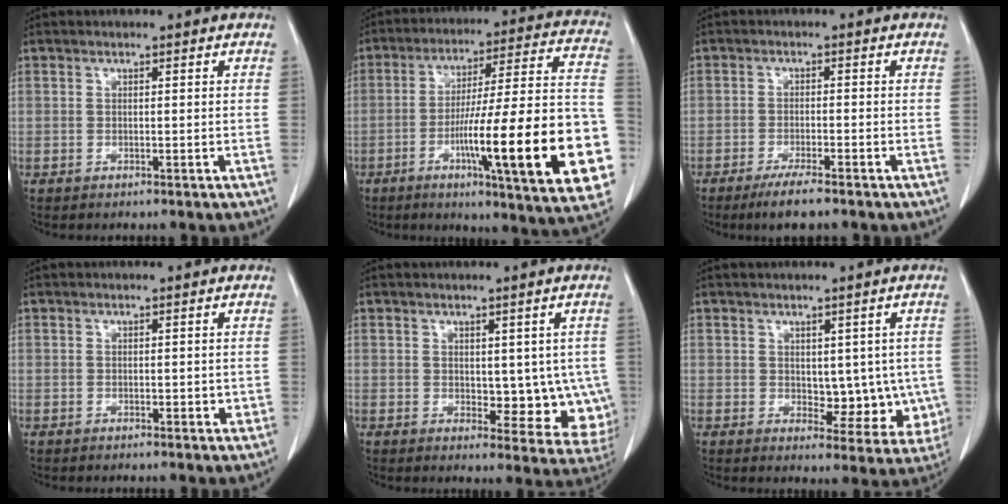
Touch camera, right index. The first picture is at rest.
{"total": 26.9, "force": [-7.7, 2.3, 25.6], "torque": [-0.300, 0.000, -0.112]}
{"total": 5.2, "force": [-3.8, 0.5, 3.5], "torque": [-0.059, -0.010, -0.059]}
{"total": 1.6, "force": [0.0, 1.0, 1.3], "torque": [-0.011, -0.001, 0.003]}
{"total": 9.0, "force": [0.2, 4.9, 7.5], "torque": [-0.064, -0.004, 0.014]}
{"total": 7.6, "force": [0.0, 4.5, 6.1], "torque": [-0.049, 0.001, 0.013]}